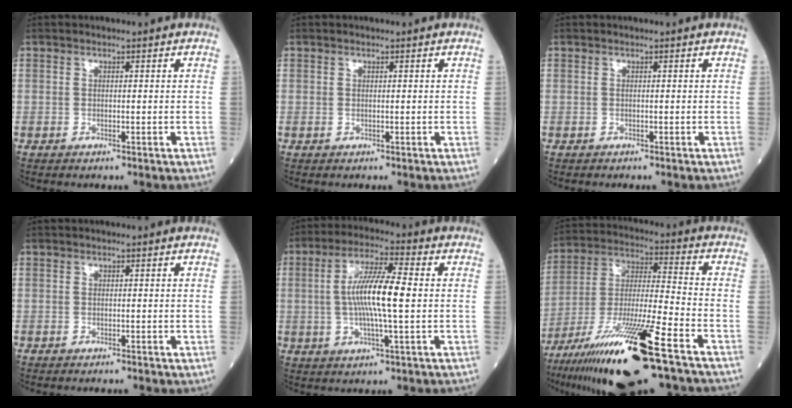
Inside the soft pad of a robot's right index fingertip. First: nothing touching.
{"total": 0.0}
{"total": 0.0}
{"total": 0.0}
{"total": 10.5, "force": [0.3, 0.9, 10.4], "torque": [-0.200, 0.006, 0.001]}
{"total": 21.3, "force": [-12.6, 1.8, 17.1], "torque": [-0.317, -0.044, -0.224]}